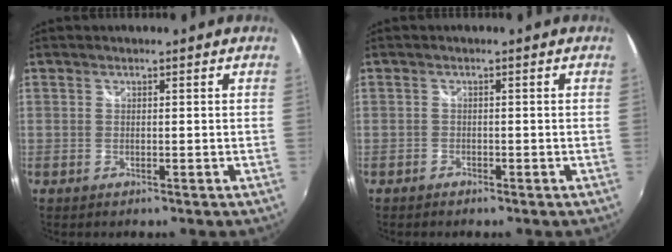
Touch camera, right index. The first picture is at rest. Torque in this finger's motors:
{"motor_torque": [0.02, -0.03, 0.04, 0.01]}